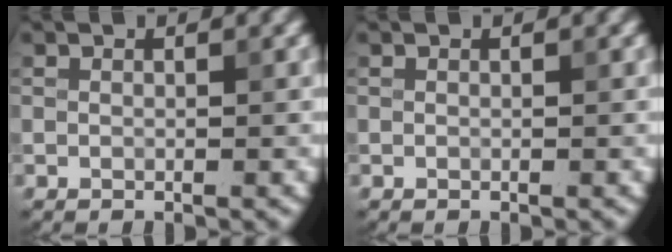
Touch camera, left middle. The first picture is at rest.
{"total": 0.0}